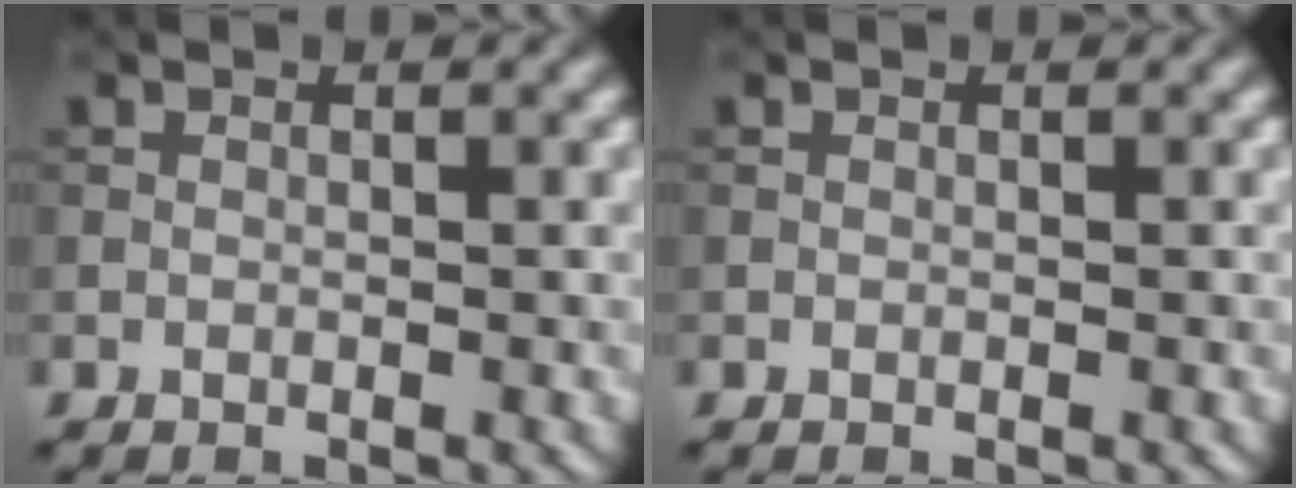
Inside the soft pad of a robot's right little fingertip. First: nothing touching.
{"total": 0.0}